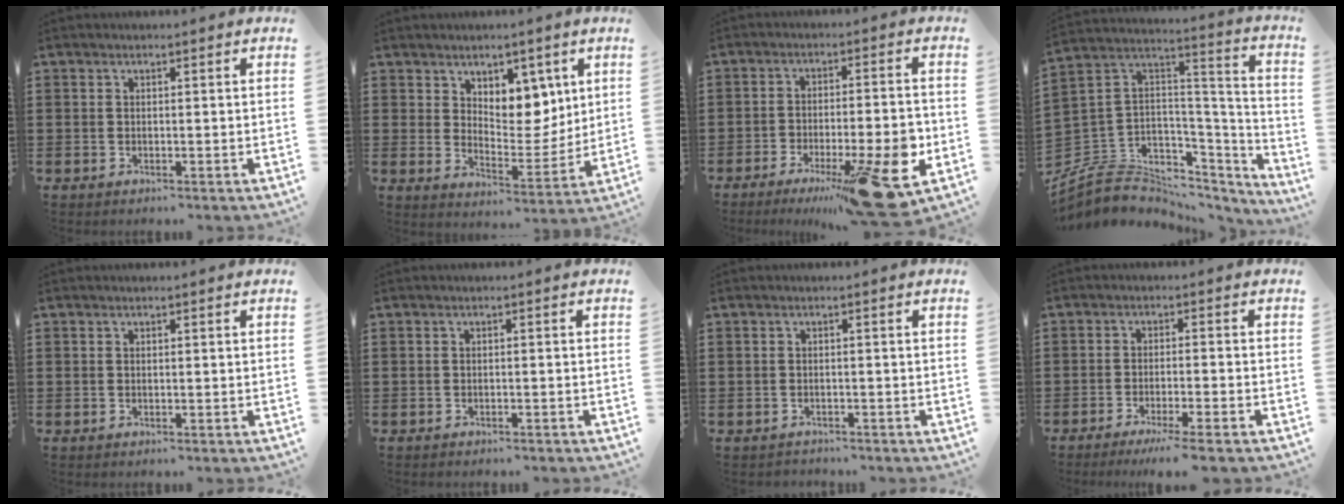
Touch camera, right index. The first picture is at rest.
{"total": 6.7, "force": [4.6, 4.4, 2.1], "torque": [-0.042, -0.021, 0.082]}
{"total": 13.6, "force": [-6.7, 2.7, 11.5], "torque": [-0.157, -0.001, -0.107]}
{"total": 6.0, "force": [-3.5, 4.9, 0.6], "torque": [-0.042, -0.017, -0.064]}
{"total": 0.0}
{"total": 0.7, "force": [-0.7, 0.0, 0.1], "torque": [-0.004, -0.001, -0.015]}
{"total": 1.0, "force": [-0.9, 0.5, -0.1], "torque": [0.000, 0.005, -0.021]}
{"total": 3.5, "force": [-2.7, -0.5, 2.1], "torque": [-0.041, -0.013, -0.053]}